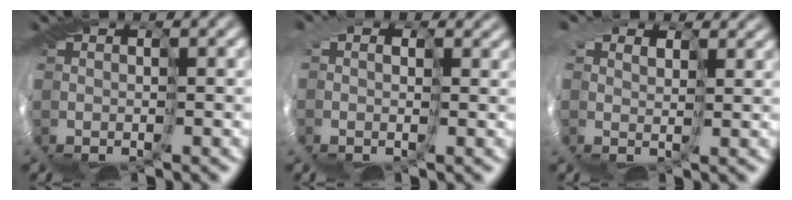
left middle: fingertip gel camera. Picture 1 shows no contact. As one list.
[{"total": 5.2, "force": [1.9, 3.8, 2.9], "torque": [-0.062, 0.018, 0.003]}, {"total": 4.3, "force": [3.3, 2.5, 1.2], "torque": [-0.053, 0.017, 0.049]}]